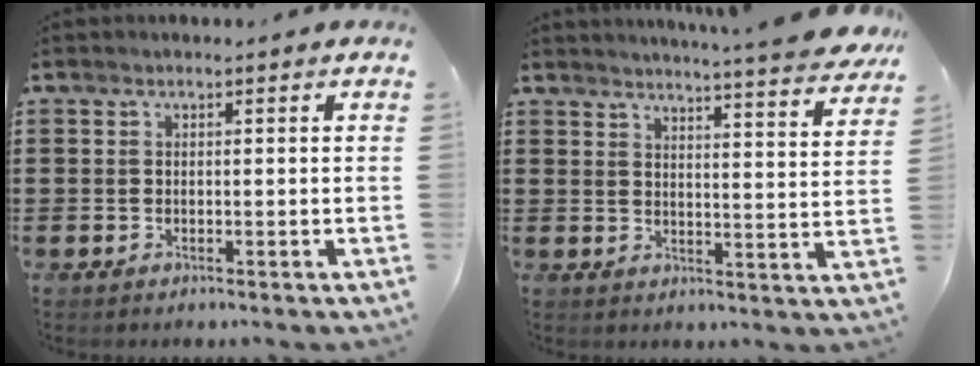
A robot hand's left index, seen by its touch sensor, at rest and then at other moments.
{"total": 5.0, "force": [4.7, -0.9, 1.5], "torque": [-0.032, -0.036, 0.076]}